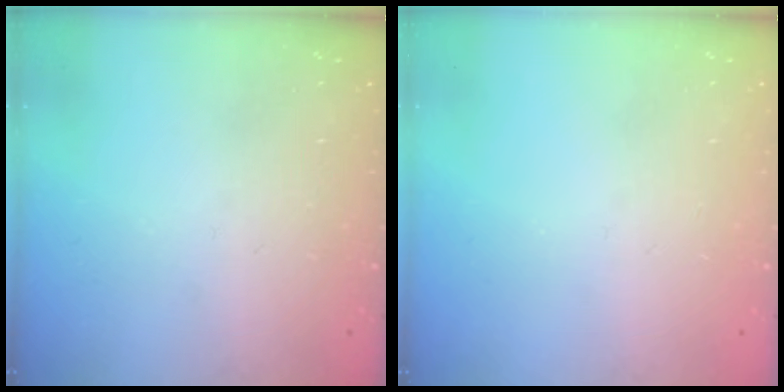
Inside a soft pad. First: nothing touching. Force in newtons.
{"total": 0.0}